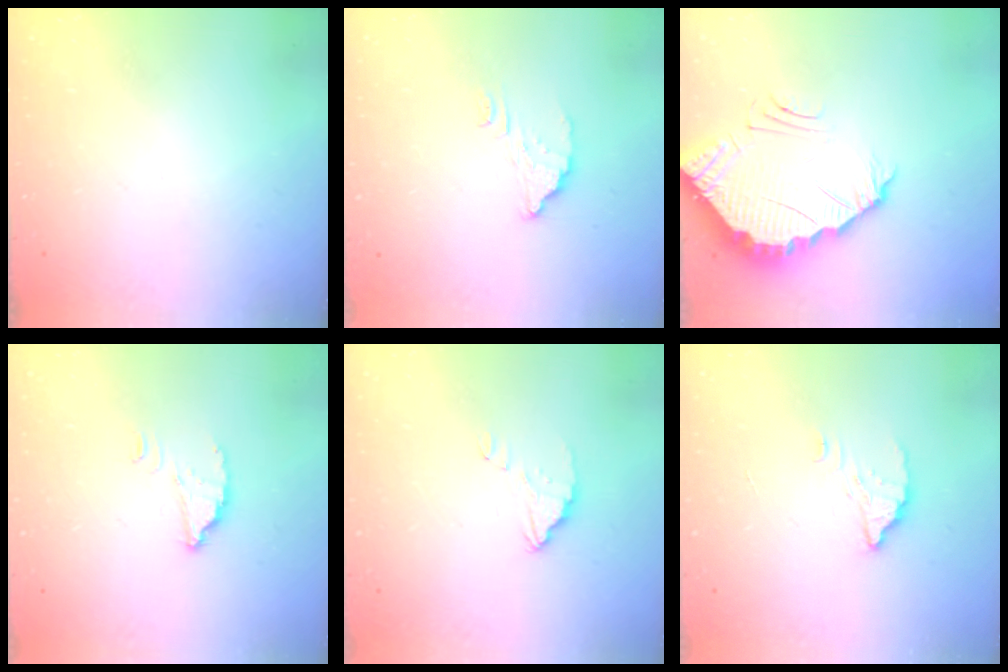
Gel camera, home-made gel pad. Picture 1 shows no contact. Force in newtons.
{"total": 4.8, "press": 4.8, "slide": 0.4}
{"total": 3.7, "press": 3.7, "slide": 0.1}
{"total": 2.5, "press": 2.5, "slide": 0.0}
{"total": 2.7, "press": 2.7, "slide": 0.1}
{"total": 3.0, "press": 3.0, "slide": 0.1}